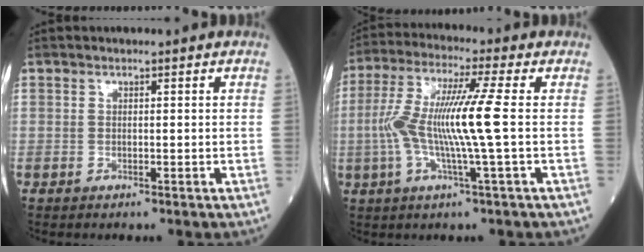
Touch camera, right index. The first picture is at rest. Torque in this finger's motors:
{"motor_torque": [0.85, 0.11, 0.34, 0.21]}